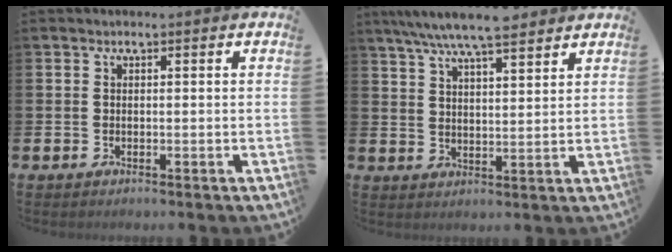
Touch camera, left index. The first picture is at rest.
{"total": 7.5, "force": [6.9, 0.8, 2.9], "torque": [-0.081, -0.018, 0.128]}